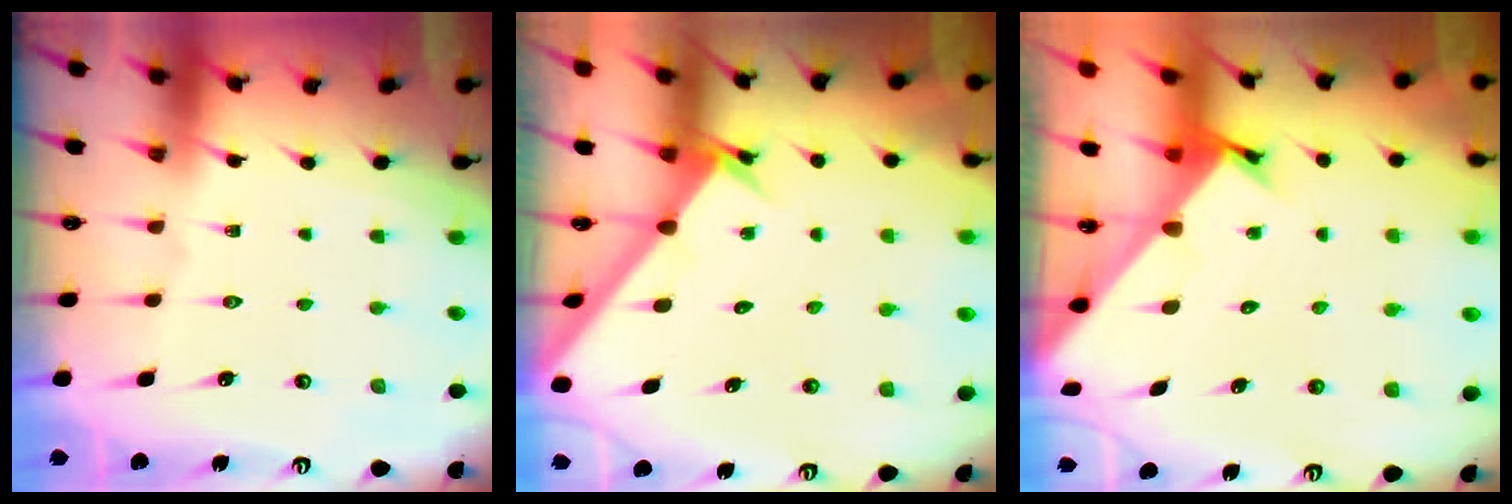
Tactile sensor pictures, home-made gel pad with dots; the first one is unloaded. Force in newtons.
{"total": 1.8, "press": 1.8, "slide": 0.2}
{"total": 2.4, "press": 2.4, "slide": 0.2}